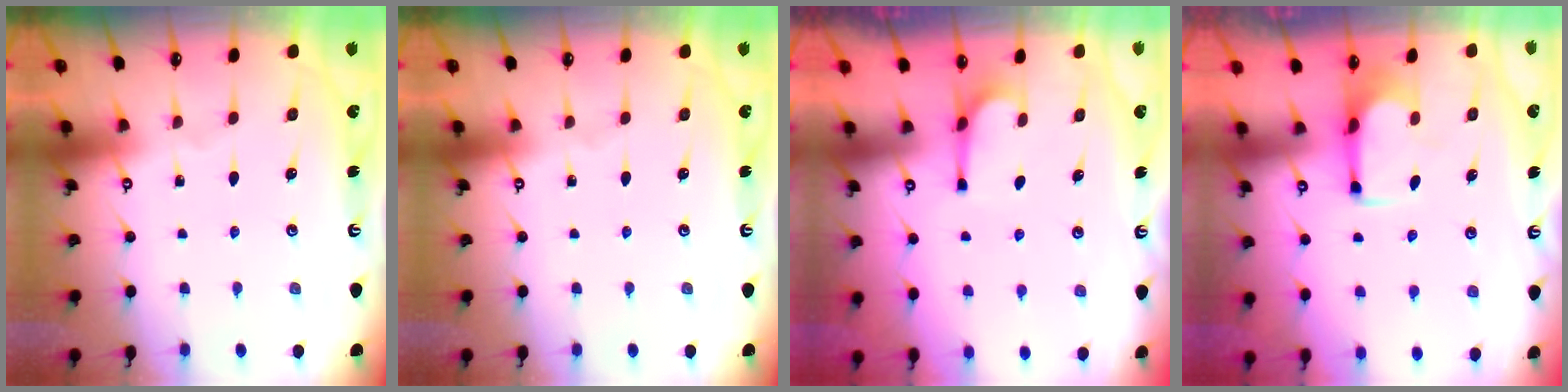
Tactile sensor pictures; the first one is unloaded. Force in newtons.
{"total": 0.0}
{"total": 3.0, "press": 2.9, "slide": 0.7}
{"total": 6.1, "press": 6.0, "slide": 1.3}